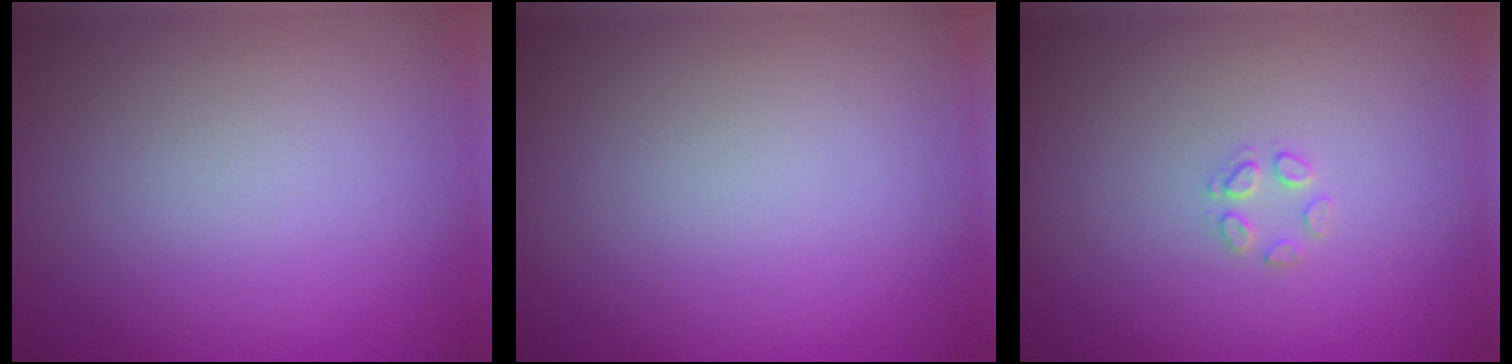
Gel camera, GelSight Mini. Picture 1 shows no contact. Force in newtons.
{"total": 0.0}
{"total": 1.2, "press": 1.2, "slide": 0.1}